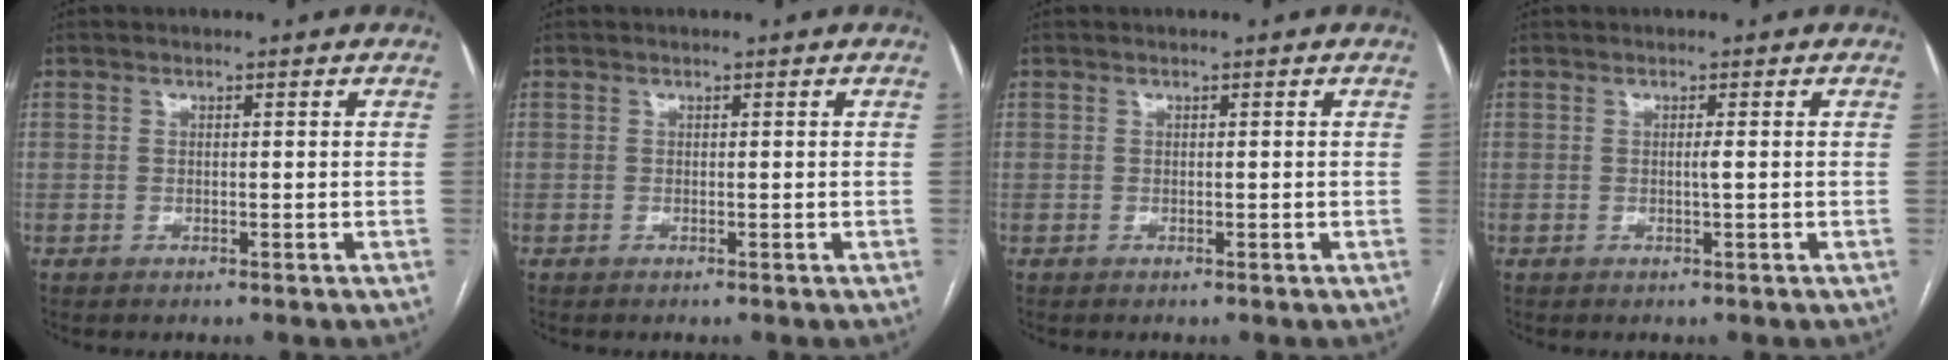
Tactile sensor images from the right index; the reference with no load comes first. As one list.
[{"total": 0.0}, {"total": 0.0}, {"total": 0.7, "force": [0.0, -0.3, 0.7], "torque": [-0.011, -0.001, -0.002]}]